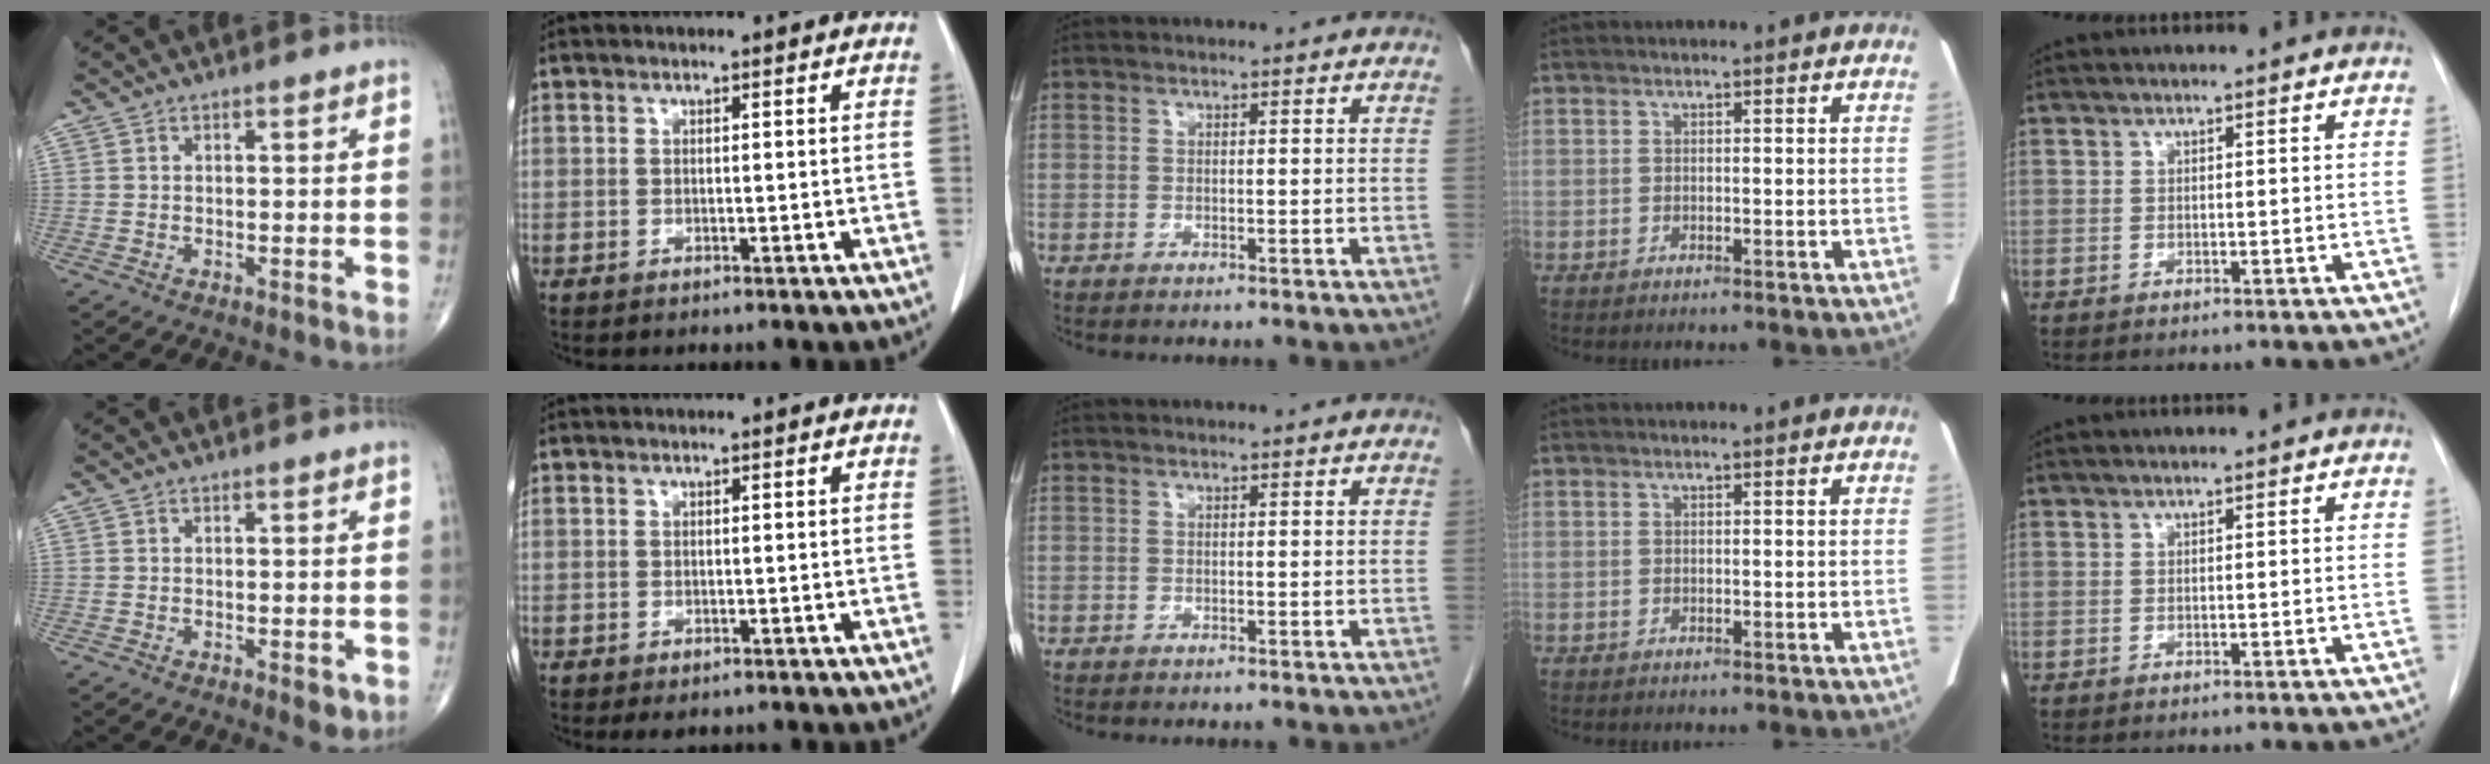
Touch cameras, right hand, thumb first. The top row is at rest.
{"thumb": {"total": 2.3, "force": [-0.7, 1.0, 1.9], "torque": [-0.016, -0.003, -0.007]}, "index": {"total": 1.0, "force": [-0.4, 0.9, 0.4], "torque": [-0.005, 0.003, 0.002]}}